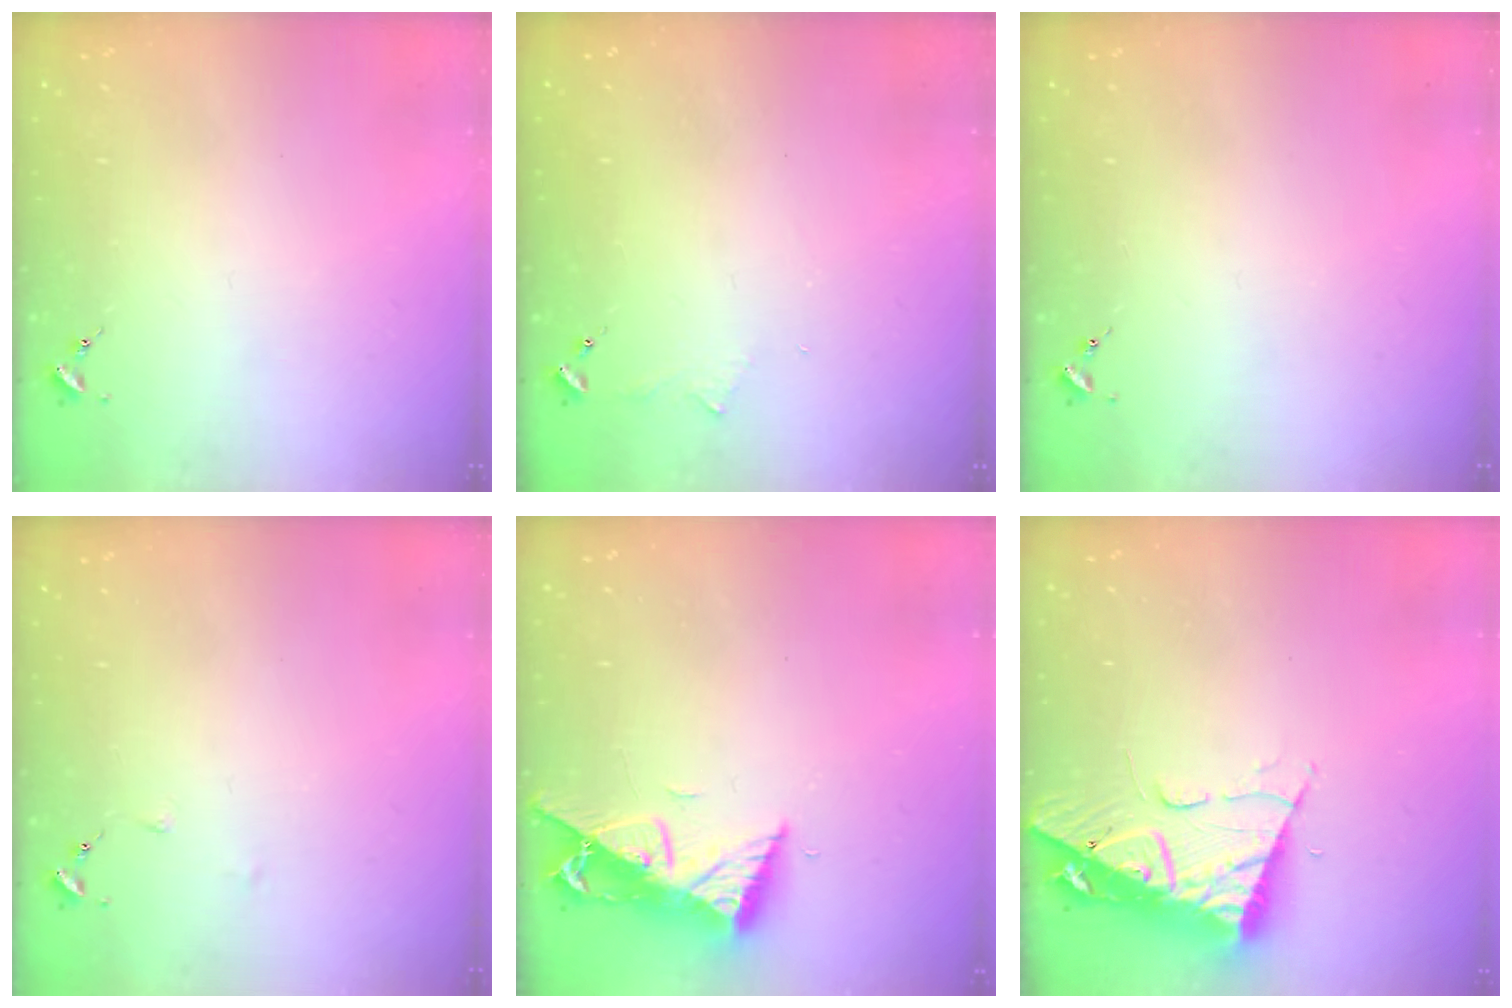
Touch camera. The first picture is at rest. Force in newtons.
{"total": 3.5, "press": 3.5, "slide": 0.4}
{"total": 0.0}
{"total": 0.0}
{"total": 9.7, "press": 9.7, "slide": 1.0}
{"total": 11.3, "press": 11.3, "slide": 1.3}